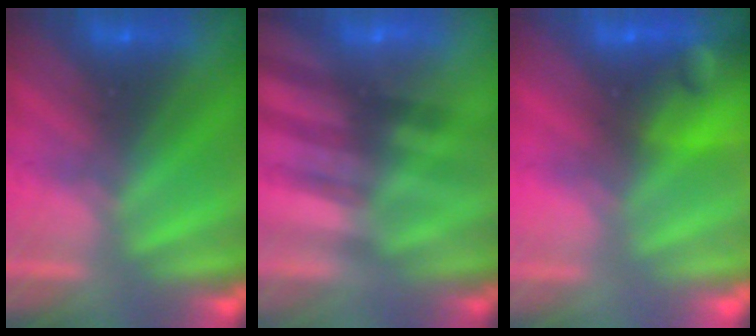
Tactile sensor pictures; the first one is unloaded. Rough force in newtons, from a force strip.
{"total": 2.4}
{"total": 11.6}